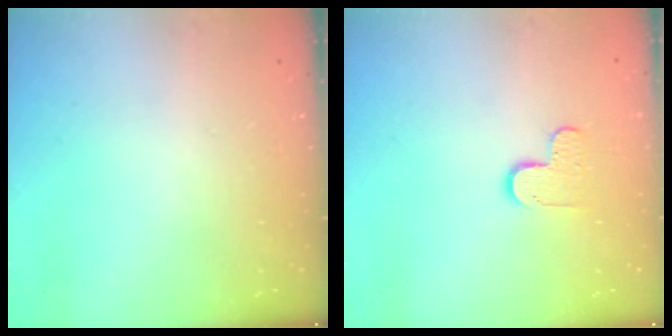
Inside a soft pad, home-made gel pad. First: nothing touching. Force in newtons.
{"total": 5.5, "press": 5.5, "slide": 0.5}